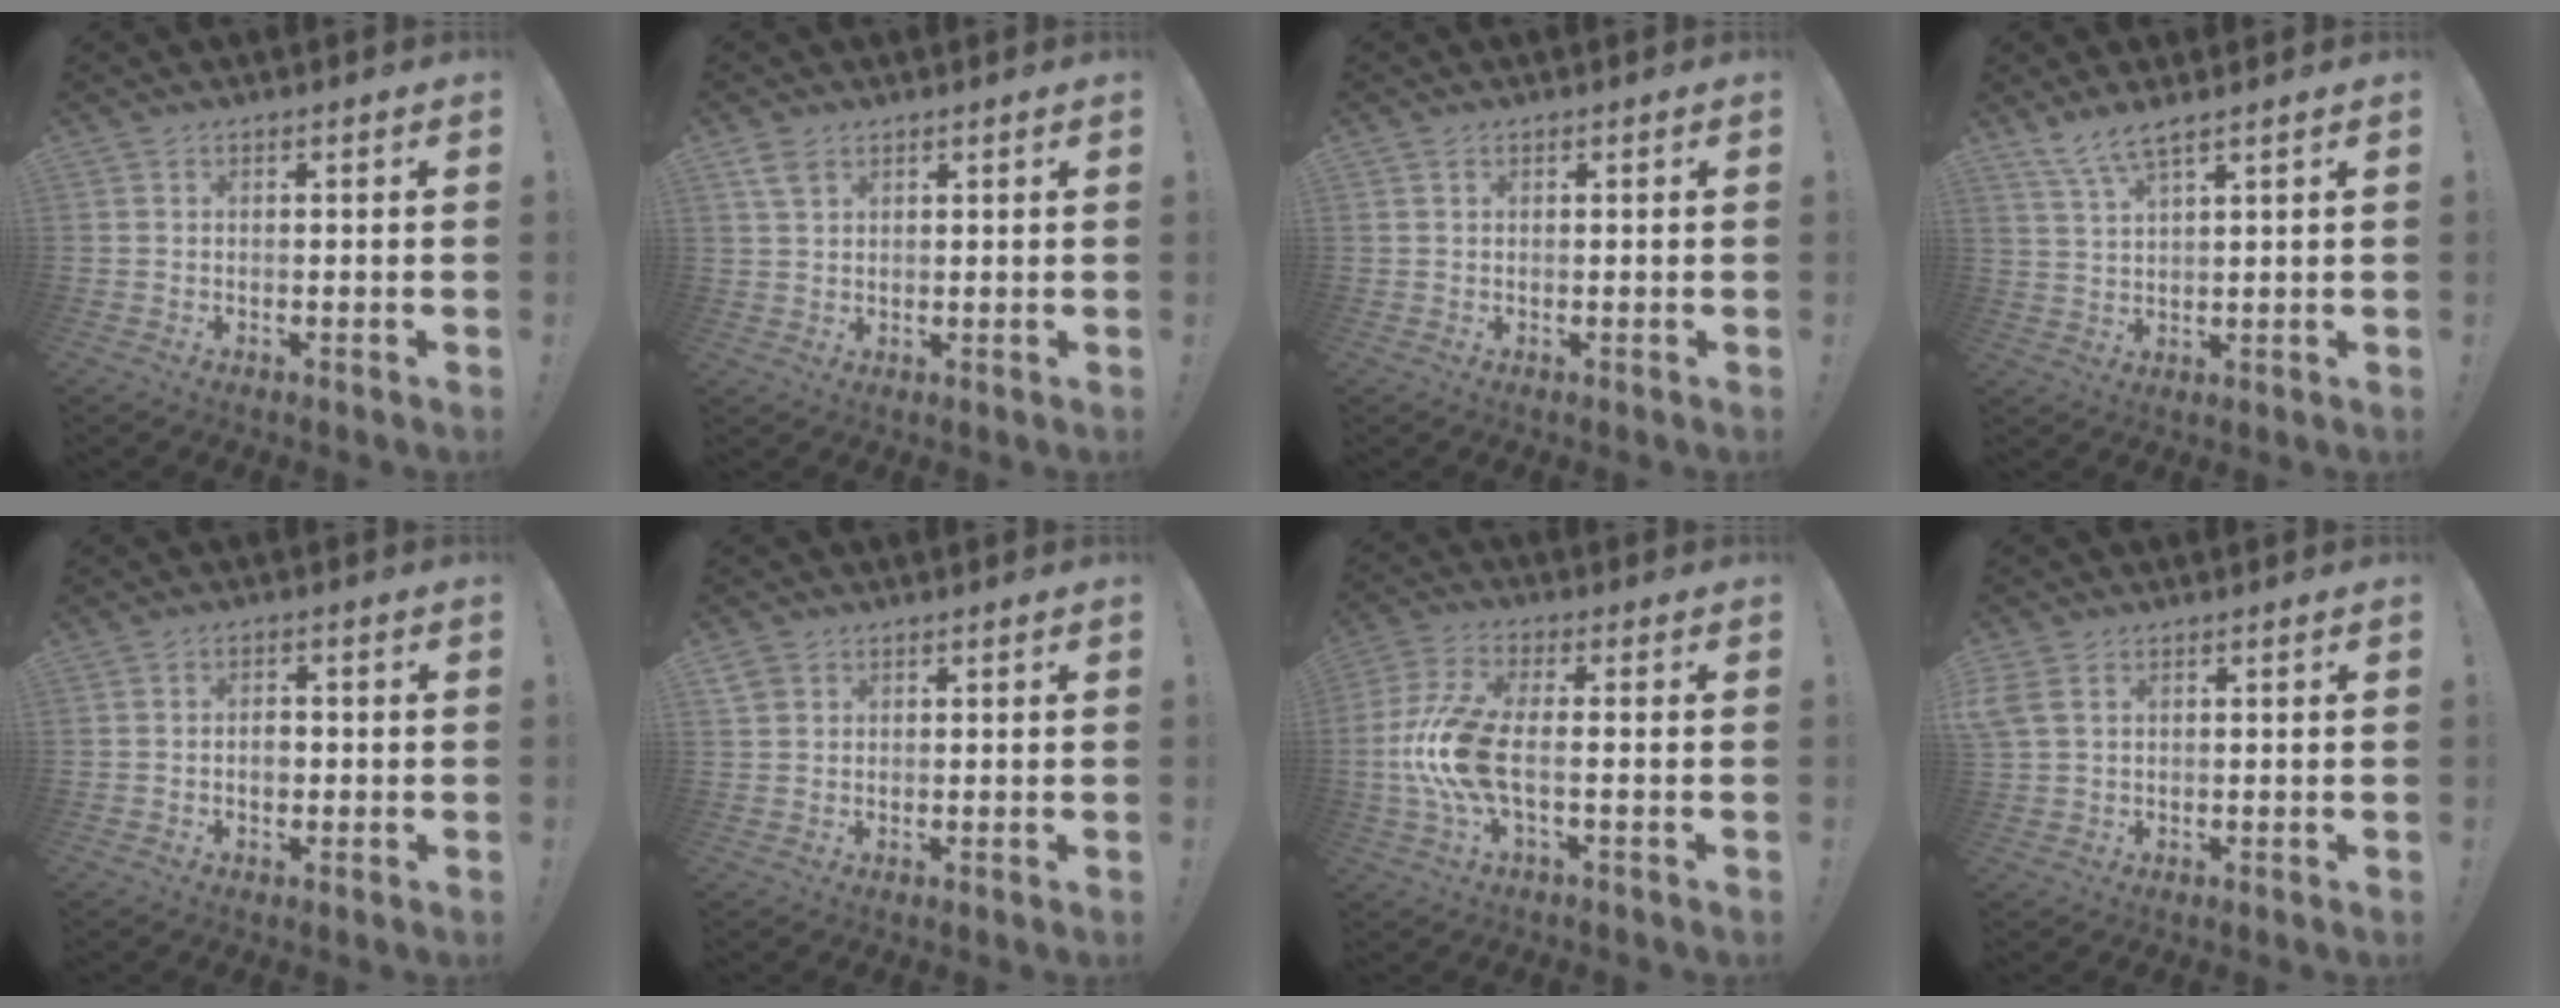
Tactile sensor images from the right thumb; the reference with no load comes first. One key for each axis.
{"total": 4.9, "fx": 3.1, "fy": 3.3, "fz": 2.1, "tx": -0.025, "ty": -0.014, "tz": 0.057}
{"total": 0.9, "fx": 0.5, "fy": 0.6, "fz": 0.4, "tx": -0.004, "ty": -0.001, "tz": 0.009}
{"total": 5.4, "fx": 4.3, "fy": 0.5, "fz": 3.2, "tx": -0.073, "ty": -0.016, "tz": 0.078}
{"total": 2.8, "fx": -0.7, "fy": 1.9, "fz": 1.9, "tx": -0.022, "ty": 0.003, "tz": -0.016}
{"total": 2.7, "fx": 1.7, "fy": 2.0, "fz": 0.7, "tx": -0.008, "ty": -0.005, "tz": 0.032}
{"total": 13.7, "fx": -2.0, "fy": 5.5, "fz": 12.4, "tx": -0.250, "ty": -0.003, "tz": -0.033}
{"total": 3.8, "fx": 1.7, "fy": 2.4, "fz": 2.5, "tx": -0.055, "ty": 0.000, "tz": 0.034}